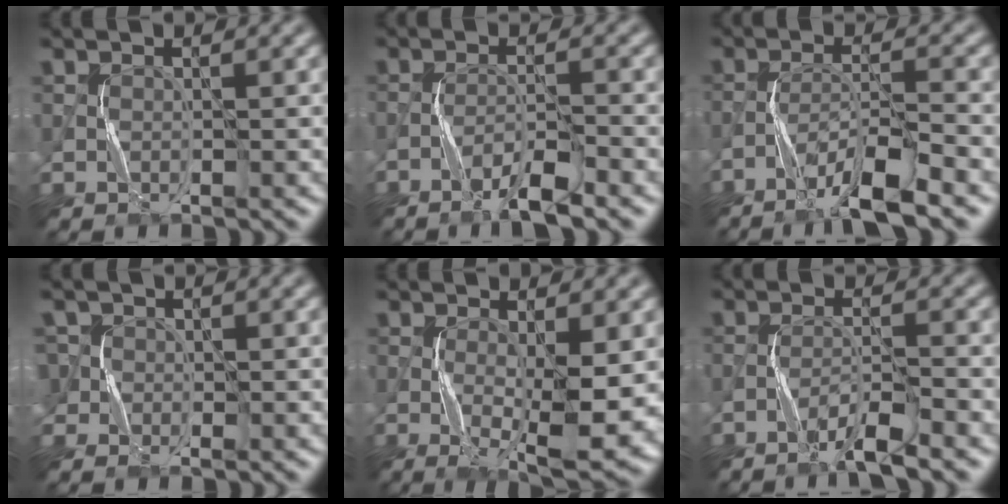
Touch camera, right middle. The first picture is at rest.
{"total": 3.7, "force": [-2.6, 0.3, 2.5], "torque": [-0.048, 0.006, -0.055]}
{"total": 6.1, "force": [-4.2, 0.8, 4.3], "torque": [-0.073, 0.004, -0.079]}
{"total": 3.2, "force": [0.1, 2.9, 1.2], "torque": [-0.016, 0.010, -0.015]}
{"total": 7.7, "force": [-1.3, 1.8, 7.3], "torque": [-0.126, -0.020, -0.013]}
{"total": 3.4, "force": [-2.5, 0.1, 2.3], "torque": [-0.040, 0.007, -0.056]}